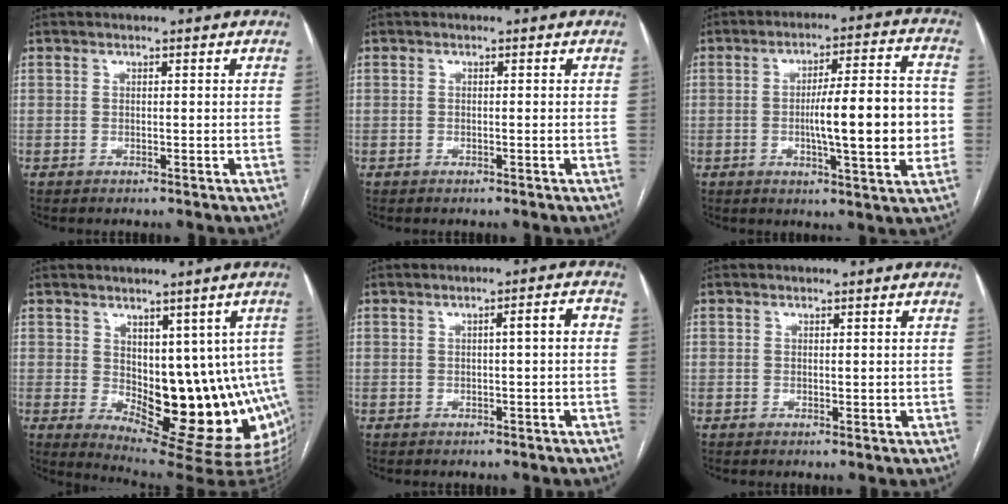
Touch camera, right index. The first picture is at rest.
{"total": 0.0}
{"total": 14.0, "force": [-1.5, 1.8, 13.8], "torque": [-0.204, 0.010, -0.021]}
{"total": 16.5, "force": [-1.4, 7.7, 14.6], "torque": [-0.145, 0.005, 0.003]}
{"total": 2.5, "force": [0.0, 0.3, 2.5], "torque": [-0.035, 0.007, 0.000]}
{"total": 0.9, "force": [0.2, 0.5, 0.8], "torque": [-0.012, -0.005, 0.006]}